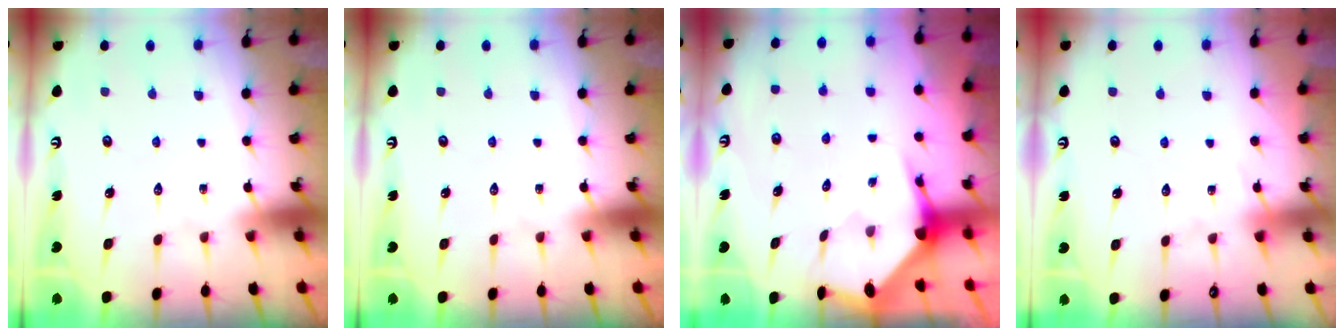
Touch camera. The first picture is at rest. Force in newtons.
{"total": 0.0}
{"total": 3.5, "press": 3.5, "slide": 0.5}
{"total": 3.9, "press": 3.9, "slide": 0.6}